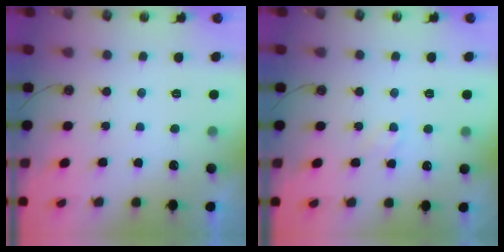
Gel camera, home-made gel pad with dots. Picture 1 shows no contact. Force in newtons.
{"total": 3.9, "press": 3.9, "slide": 0.6}